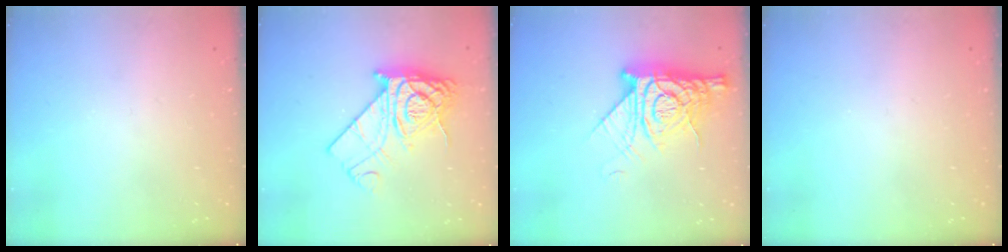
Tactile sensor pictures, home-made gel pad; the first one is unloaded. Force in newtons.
{"total": 12.9, "press": 12.8, "slide": 1.1}
{"total": 14.8, "press": 14.7, "slide": 1.3}
{"total": 0.0}